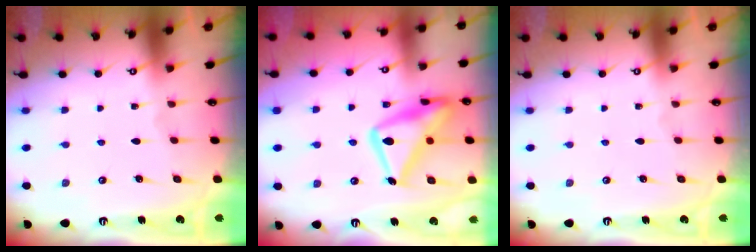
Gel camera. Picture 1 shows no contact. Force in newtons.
{"total": 19.9, "press": 19.8, "slide": 1.6}
{"total": 0.0}